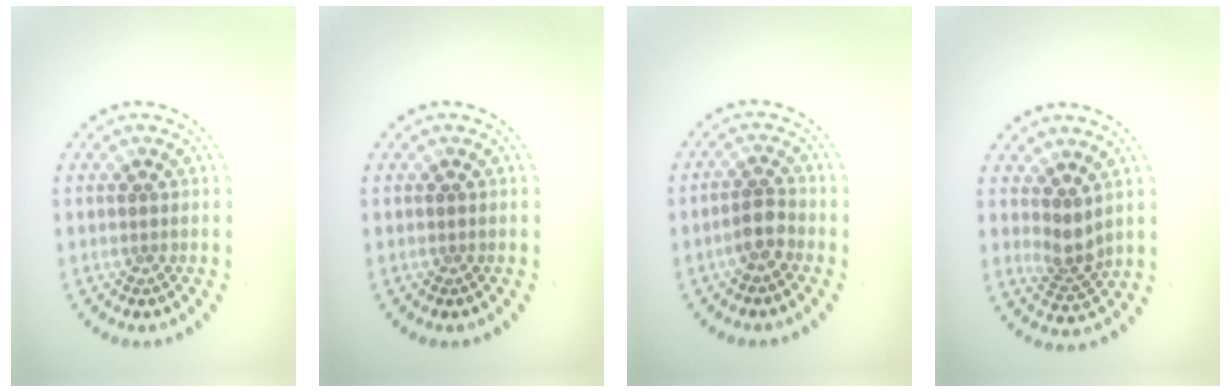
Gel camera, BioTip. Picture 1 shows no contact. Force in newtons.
{"total": 0.0}
{"total": 2.1, "press": 1.8, "slide": 1.2}
{"total": 2.3, "press": 1.8, "slide": 1.4}